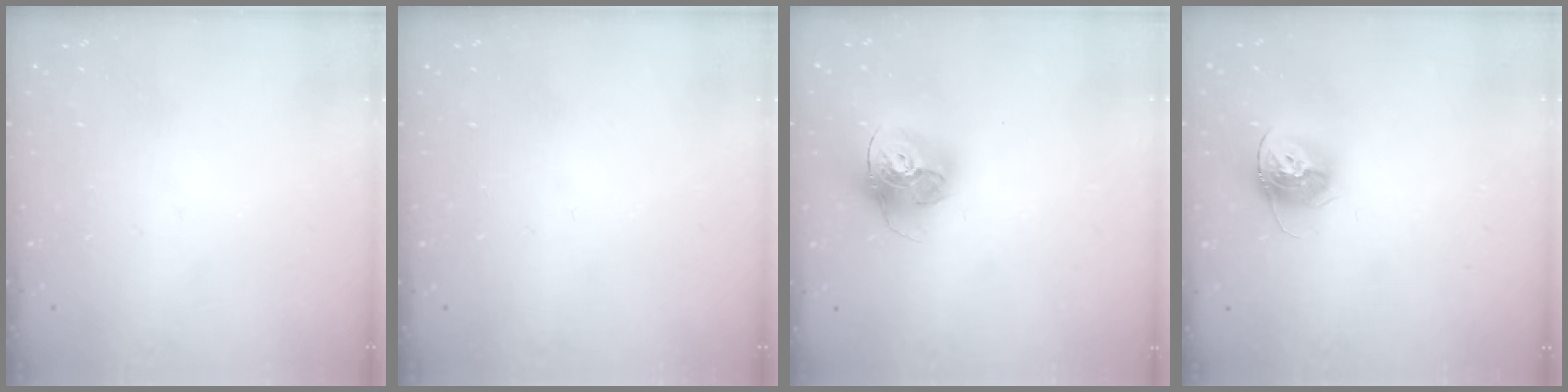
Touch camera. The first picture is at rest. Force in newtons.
{"total": 0.0}
{"total": 16.0, "press": 16.0, "slide": 1.7}
{"total": 12.1, "press": 12.1, "slide": 0.5}